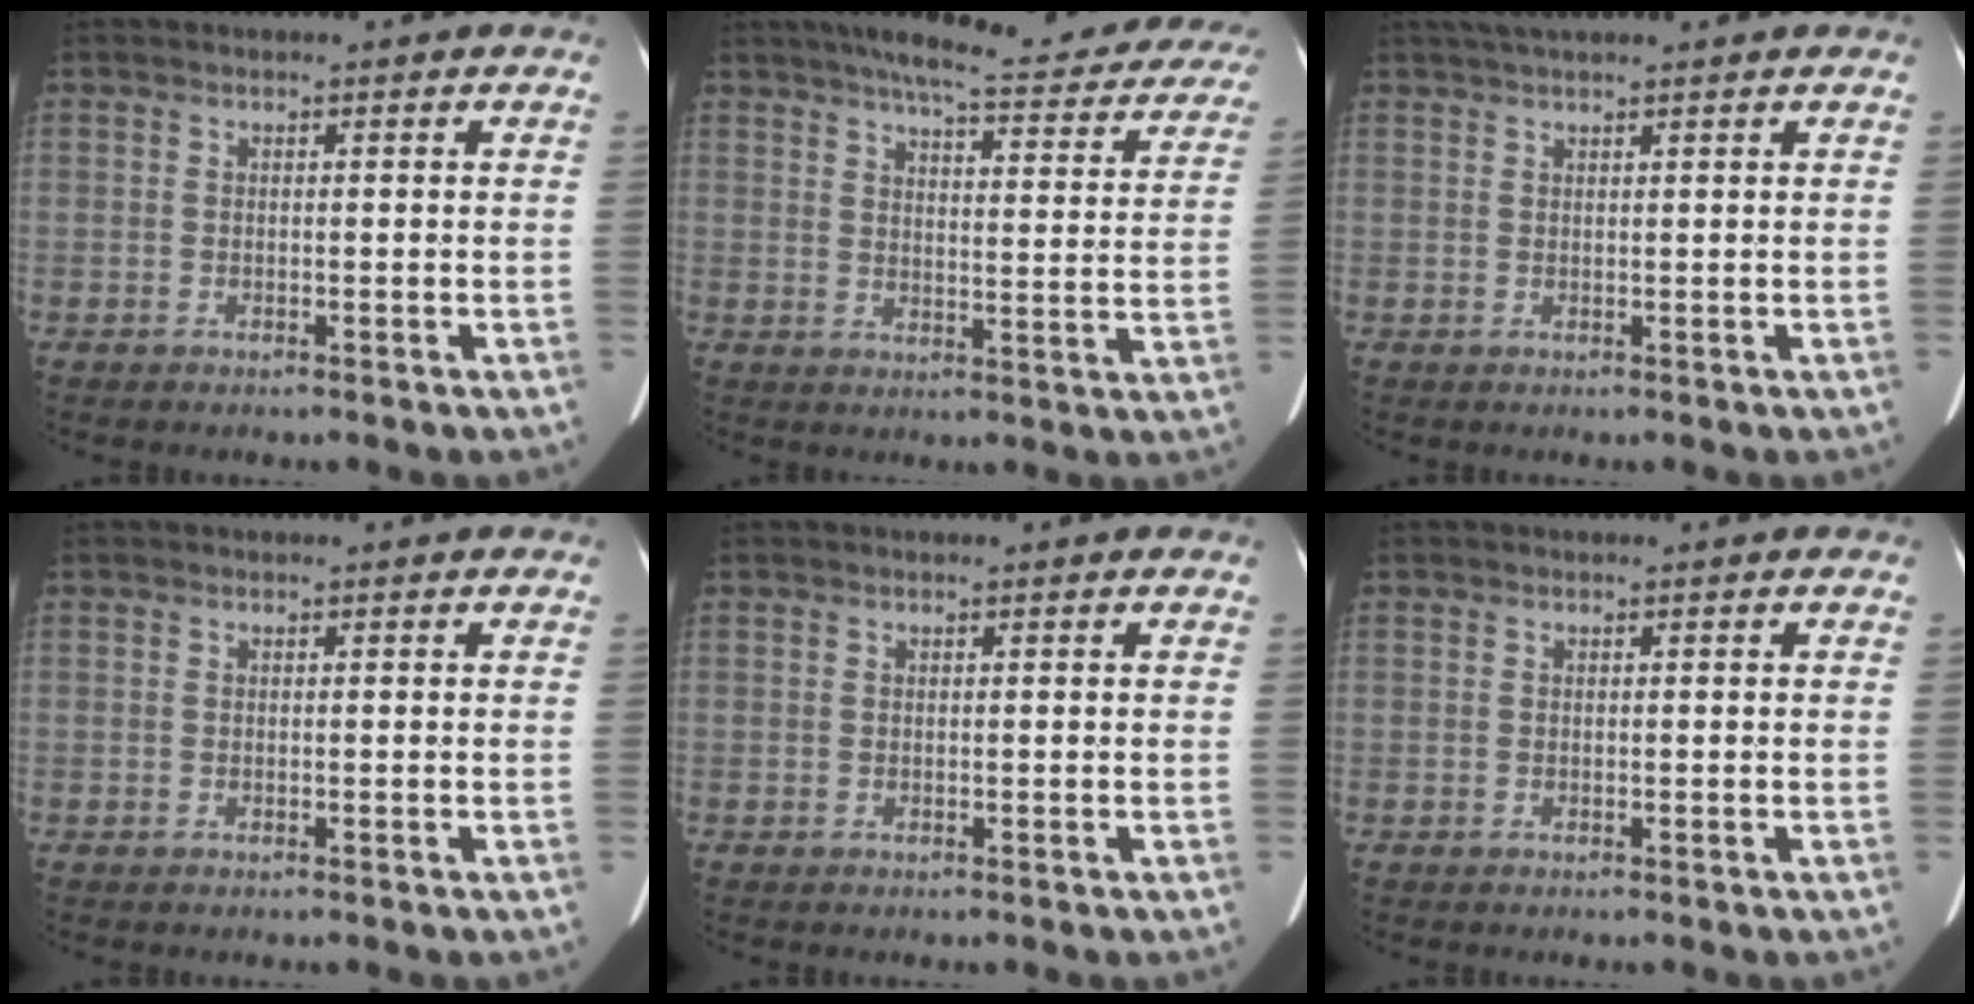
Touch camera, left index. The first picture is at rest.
{"total": 22.1, "force": [19.1, 4.1, 10.2], "torque": [-0.130, -0.019, 0.224]}
{"total": 5.5, "force": [4.6, 0.2, 3.0], "torque": [-0.045, 0.036, 0.074]}
{"total": 0.0}
{"total": 0.0}
{"total": 0.0}